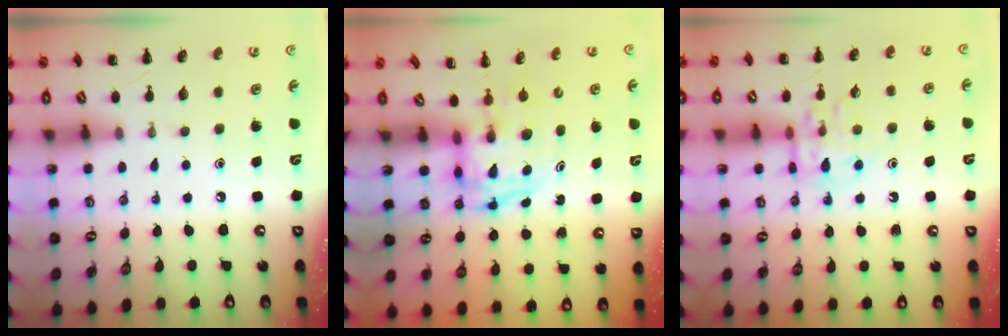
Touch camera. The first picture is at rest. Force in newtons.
{"total": 3.7, "press": 3.7, "slide": 0.5}
{"total": 11.3, "press": 11.2, "slide": 0.9}